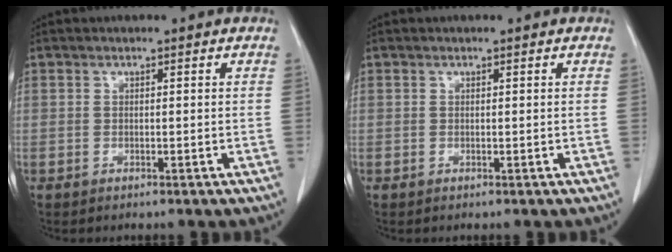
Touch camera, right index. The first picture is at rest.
{"total": 0.0}